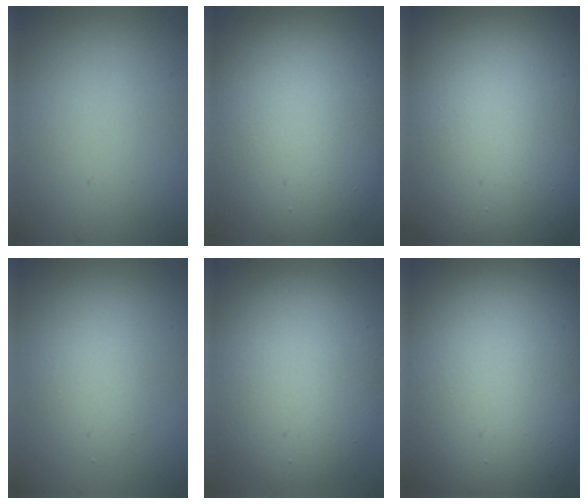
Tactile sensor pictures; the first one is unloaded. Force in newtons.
{"total": 12.9, "press": 12.8, "slide": 1.1}
{"total": 25.1, "press": 25.1, "slide": 1.4}
{"total": 2.4, "press": 2.4, "slide": 0.1}
{"total": 9.6, "press": 9.6, "slide": 0.6}
{"total": 17.5, "press": 17.4, "slide": 0.7}